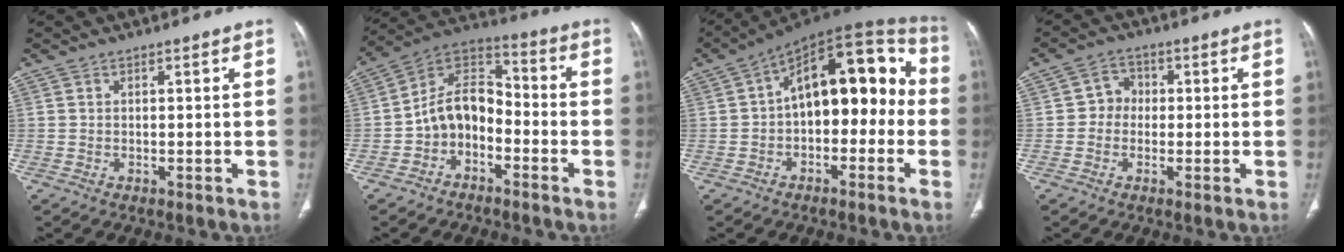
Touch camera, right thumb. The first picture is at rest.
{"total": 10.6, "force": [-3.6, 7.6, 6.6], "torque": [-0.093, 0.067, -0.078]}
{"total": 18.4, "force": [-0.5, 10.3, 15.2], "torque": [-0.179, 0.058, -0.018]}
{"total": 3.9, "force": [-0.4, 3.5, 1.5], "torque": [0.001, 0.013, -0.017]}